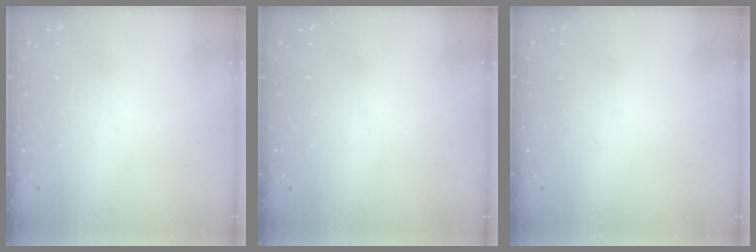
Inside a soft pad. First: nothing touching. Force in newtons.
{"total": 0.0}
{"total": 0.0}